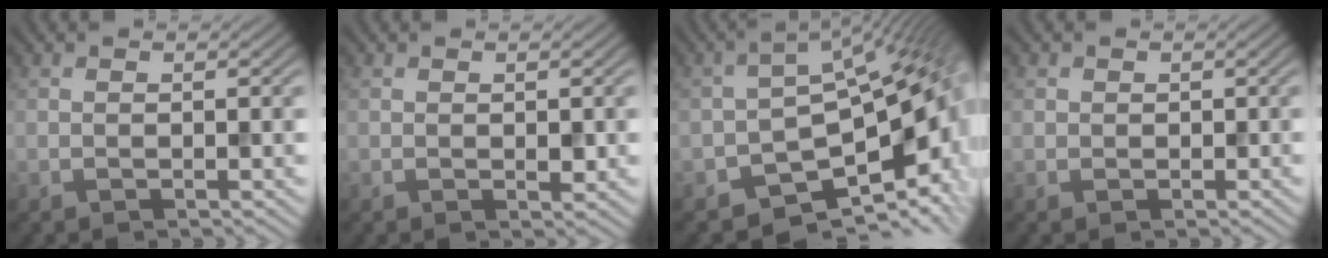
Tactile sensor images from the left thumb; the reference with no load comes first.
{"total": 0.7, "force": [0.1, 0.5, 0.5], "torque": [-0.006, -0.007, 0.004]}
{"total": 11.7, "force": [-6.1, 5.6, 8.3], "torque": [-0.127, -0.015, -0.098]}
{"total": 1.2, "force": [0.3, 0.8, -0.7], "torque": [0.012, -0.006, 0.008]}